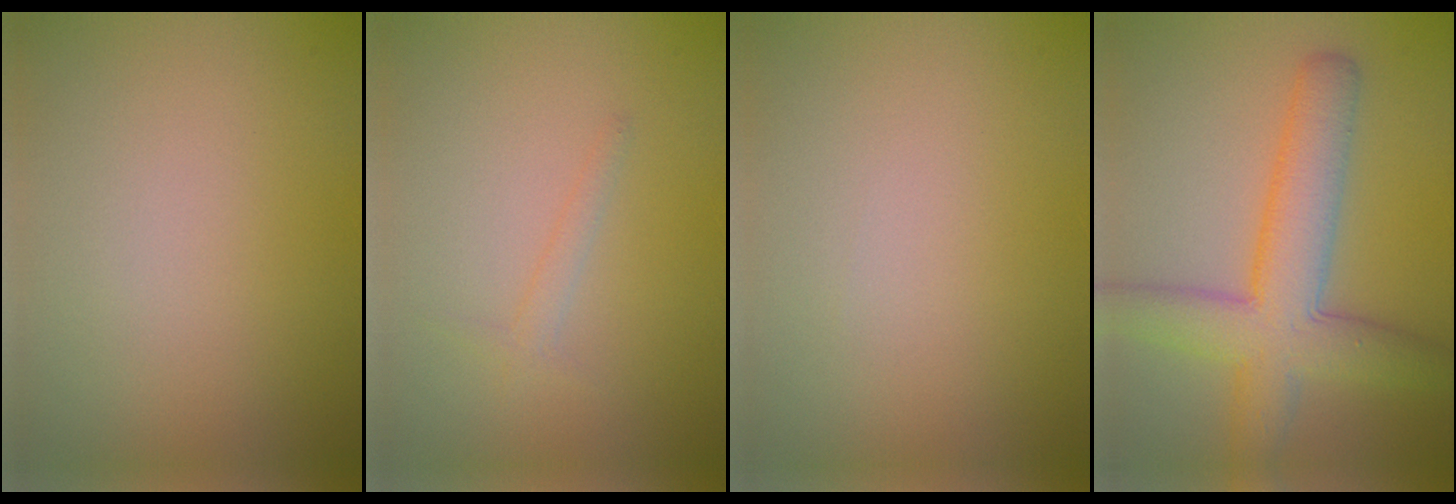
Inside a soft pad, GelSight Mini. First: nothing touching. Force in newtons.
{"total": 1.0, "press": 1.0, "slide": 0.0}
{"total": 0.0}
{"total": 7.2, "press": 7.2, "slide": 0.2}